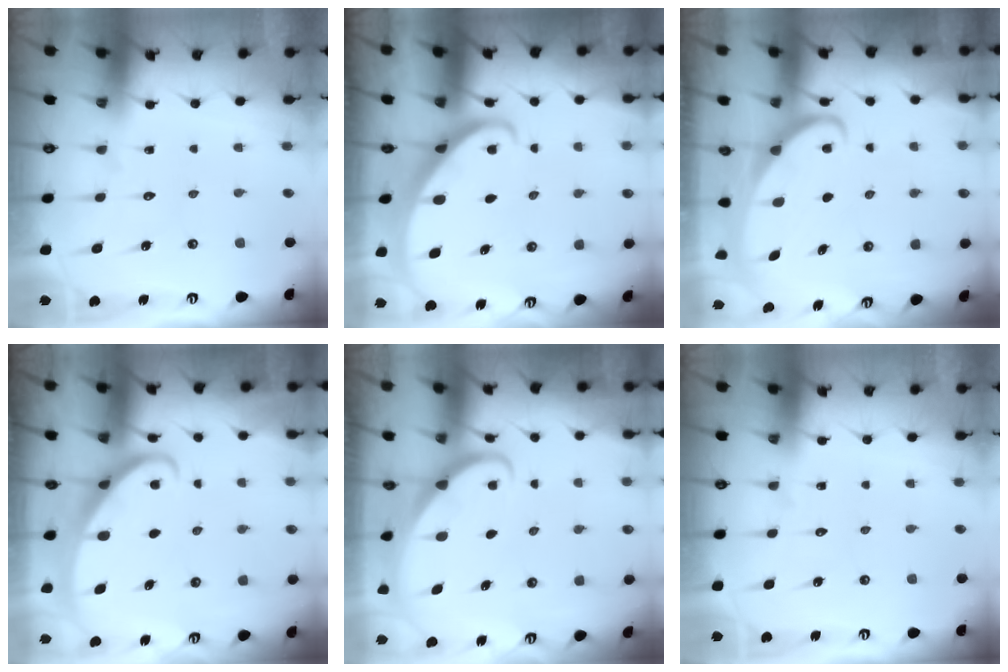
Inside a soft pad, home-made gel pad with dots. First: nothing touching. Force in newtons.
{"total": 2.7, "press": 2.6, "slide": 0.3}
{"total": 2.3, "press": 2.2, "slide": 0.4}
{"total": 2.2, "press": 2.2, "slide": 0.2}
{"total": 2.0, "press": 2.0, "slide": 0.2}
{"total": 0.0}